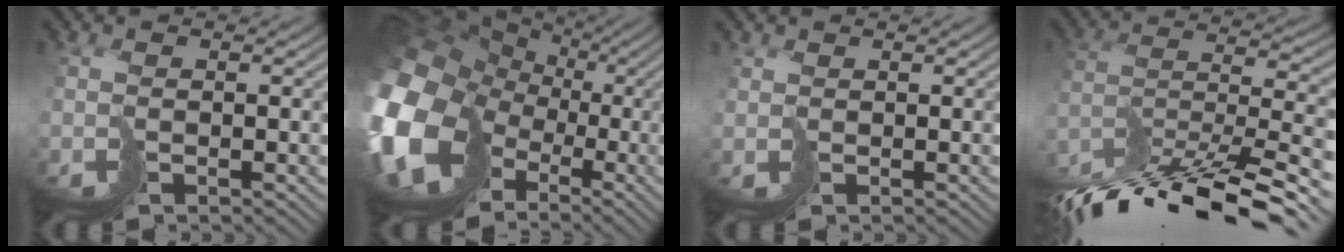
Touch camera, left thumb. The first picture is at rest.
{"total": 21.1, "force": [-4.2, 17.2, 11.5], "torque": [-0.317, -0.046, -0.070]}
{"total": 0.7, "force": [0.4, 0.6, -0.1], "torque": [0.002, 0.001, 0.015]}
{"total": 14.9, "force": [-11.5, 4.4, 8.3], "torque": [-0.182, -0.018, -0.184]}